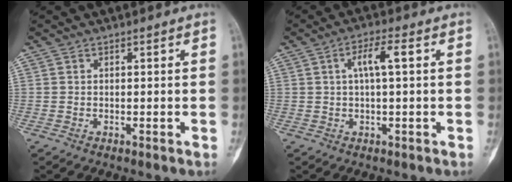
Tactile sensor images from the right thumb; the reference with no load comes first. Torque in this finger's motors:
{"motor_torque": [0.34, 0.63, 0.38, -0.44, 0.01]}